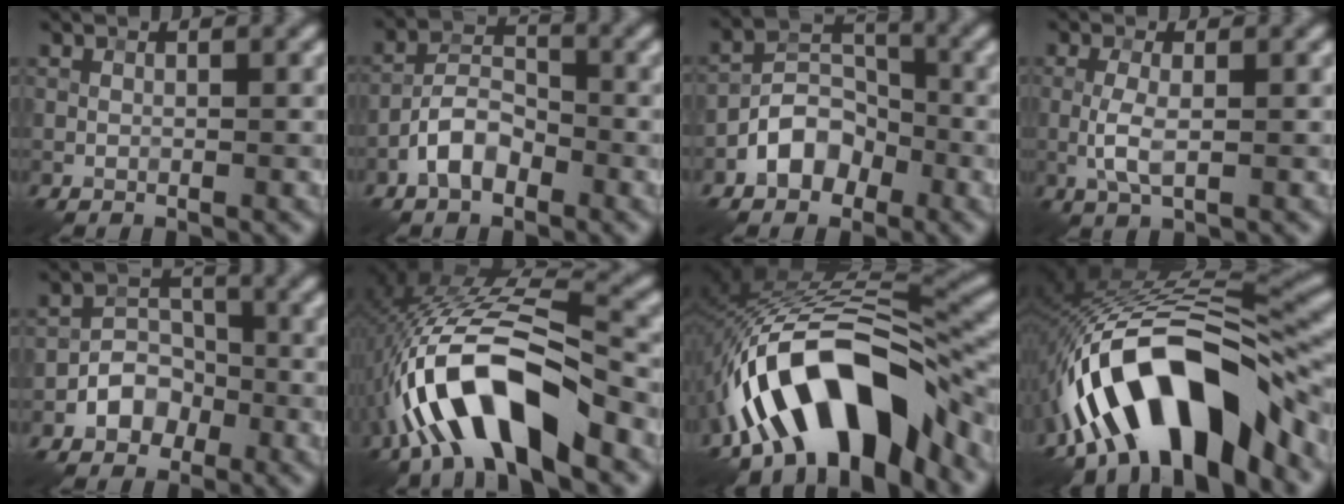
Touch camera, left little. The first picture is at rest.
{"total": 4.0, "force": [-2.2, 2.1, 2.6], "torque": [-0.042, 0.011, -0.045]}
{"total": 4.4, "force": [-2.4, 3.0, 2.1], "torque": [-0.028, 0.007, -0.049]}
{"total": 2.6, "force": [-0.4, 0.8, 2.5], "torque": [-0.055, 0.001, -0.010]}
{"total": 3.6, "force": [-1.7, 2.8, 1.6], "torque": [-0.015, 0.007, -0.028]}
{"total": 12.0, "force": [-5.3, 4.2, 9.9], "torque": [-0.195, 0.015, -0.098]}
{"total": 13.6, "force": [-7.3, 5.4, 10.2], "torque": [-0.154, 0.012, -0.127]}
{"total": 15.0, "force": [-7.6, 5.6, 11.6], "torque": [-0.181, 0.009, -0.129]}